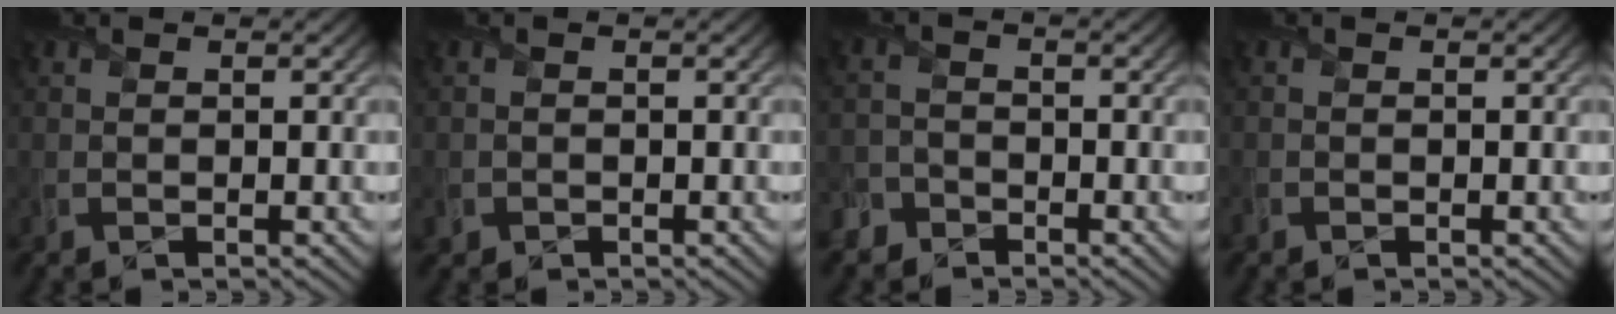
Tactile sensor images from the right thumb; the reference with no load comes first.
{"total": 1.0, "force": [-0.5, 0.9, 0.0], "torque": [0.003, -0.007, -0.013]}
{"total": 2.8, "force": [-2.3, 1.6, 0.3], "torque": [-0.001, 0.001, -0.057]}
{"total": 0.5, "force": [-0.4, 0.3, 0.0], "torque": [-0.002, -0.005, -0.008]}